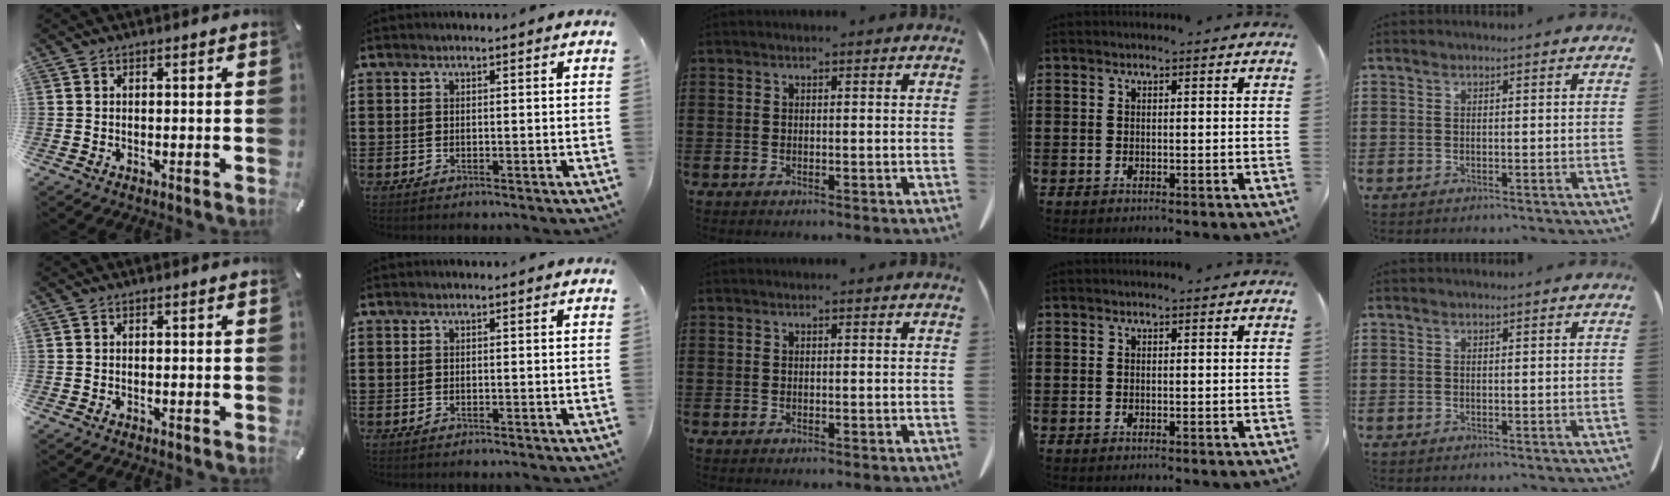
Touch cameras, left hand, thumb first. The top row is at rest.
{}